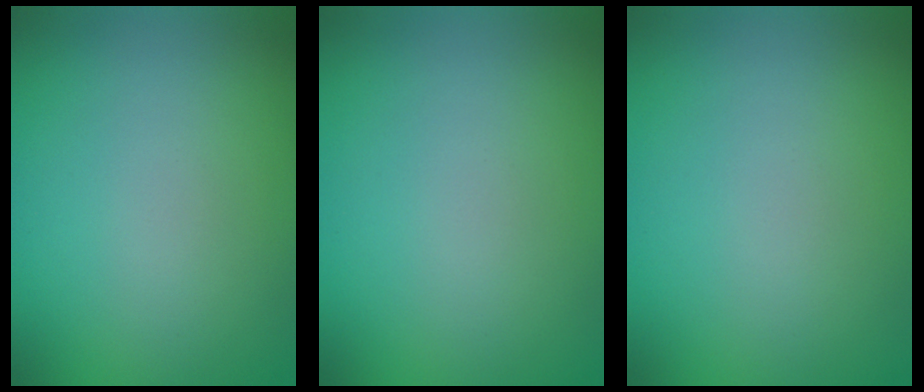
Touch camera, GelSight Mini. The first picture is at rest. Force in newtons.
{"total": 0.0}
{"total": 0.0}